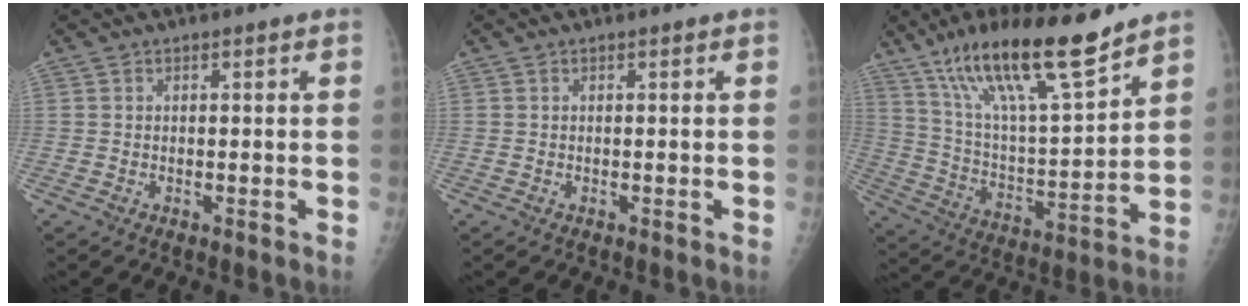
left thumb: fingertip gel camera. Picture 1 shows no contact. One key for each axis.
{"total": 0.0}
{"total": 20.0, "fx": 14.3, "fy": 3.7, "fz": 13.5, "tx": -0.216, "ty": -0.065, "tz": 0.258}